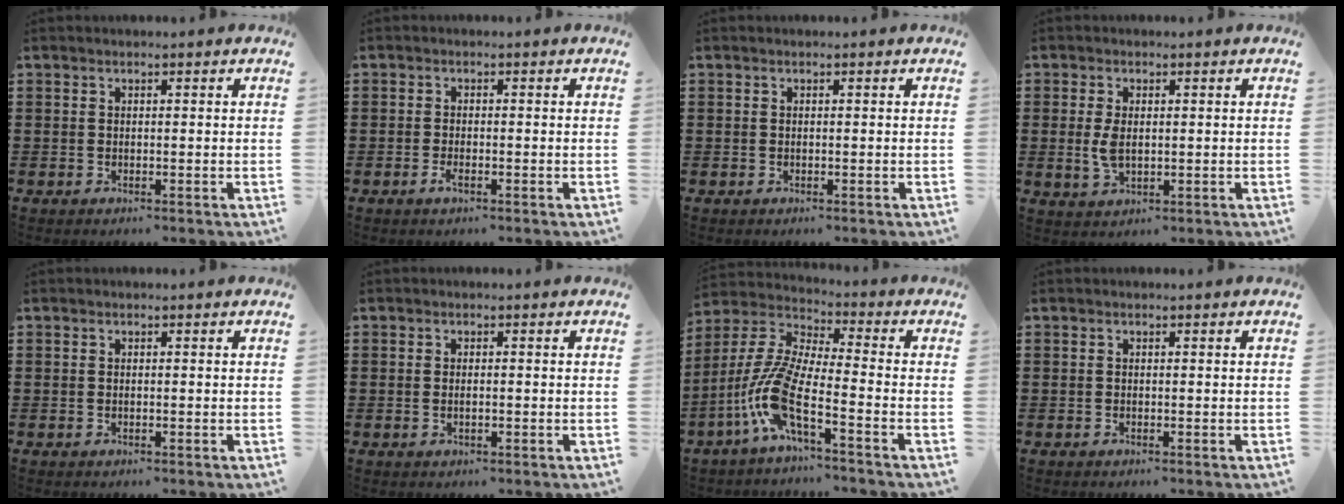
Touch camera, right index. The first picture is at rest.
{"total": 1.6, "force": [-0.9, 0.5, 1.2], "torque": [-0.035, -0.006, -0.022]}
{"total": 0.0}
{"total": 3.6, "force": [0.0, 2.0, 3.0], "torque": [-0.073, 0.001, -0.004]}
{"total": 0.0}
{"total": 1.1, "force": [-0.1, 0.4, 1.0], "torque": [-0.018, 0.001, -0.001]}
{"total": 10.3, "force": [-5.2, 1.9, 8.8], "torque": [-0.226, -0.027, -0.113]}
{"total": 0.0}